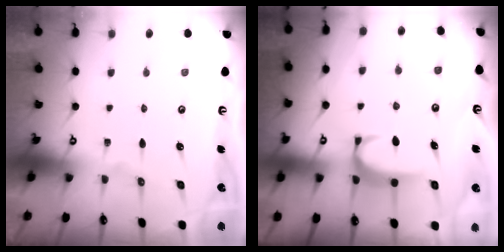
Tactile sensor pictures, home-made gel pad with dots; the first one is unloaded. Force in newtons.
{"total": 1.6, "press": 1.6, "slide": 0.5}